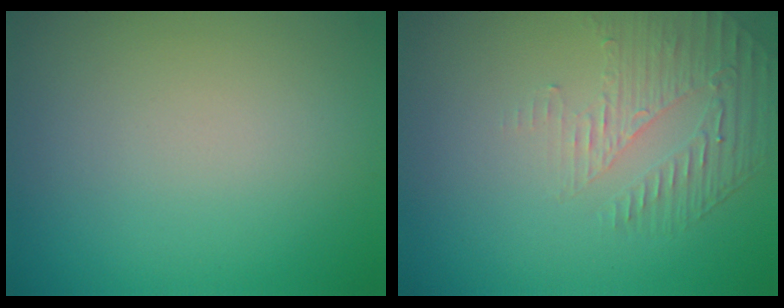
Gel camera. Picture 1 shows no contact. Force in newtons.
{"total": 1.8, "press": 1.1, "slide": 1.5}